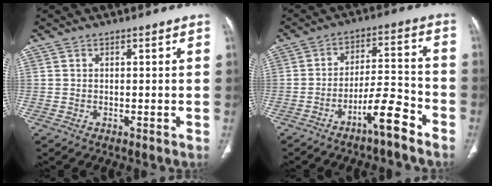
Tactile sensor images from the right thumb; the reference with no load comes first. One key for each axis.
{"total": 8.7, "fx": -6.0, "fy": 1.6, "fz": 6.2, "tx": -0.102, "ty": 0.054, "tz": -0.101}